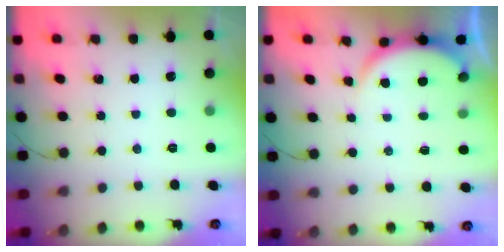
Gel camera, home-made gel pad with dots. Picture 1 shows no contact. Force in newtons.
{"total": 3.4, "press": 3.3, "slide": 0.6}